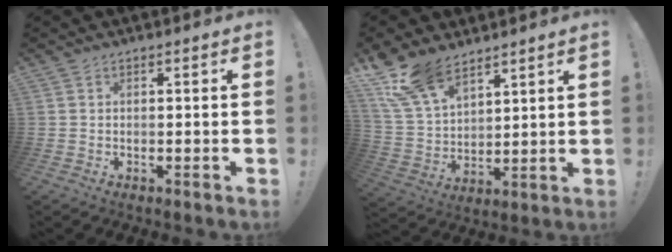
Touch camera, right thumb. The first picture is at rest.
{"total": 14.3, "force": [10.5, 7.0, 6.7], "torque": [-0.140, -0.060, 0.203]}